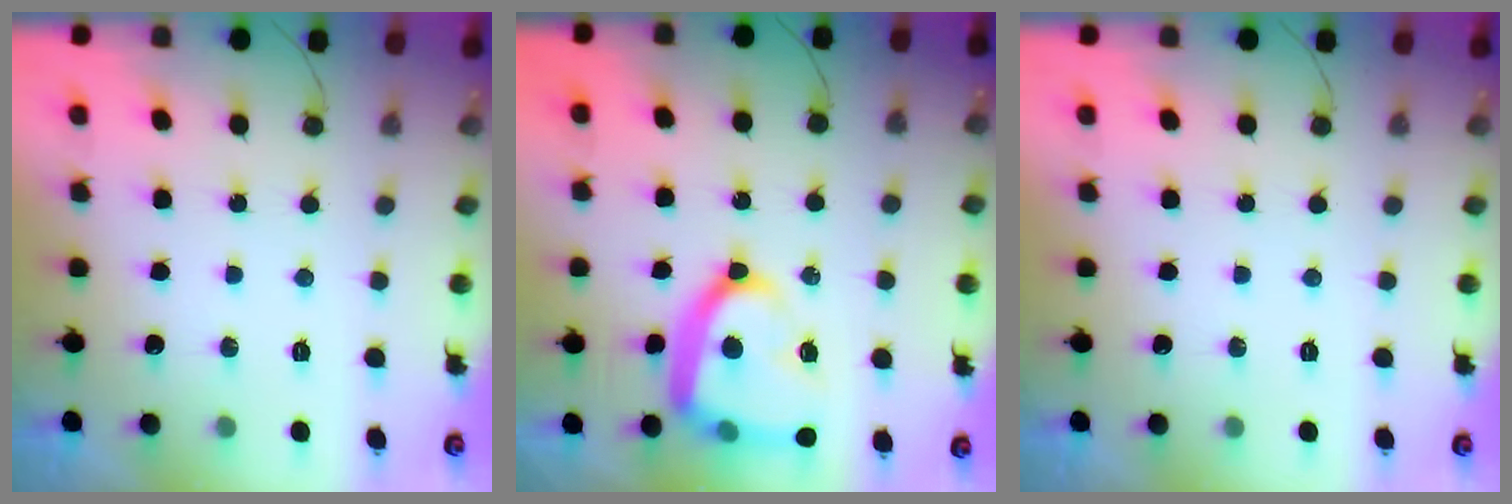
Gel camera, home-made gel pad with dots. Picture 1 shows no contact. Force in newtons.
{"total": 17.3, "press": 17.2, "slide": 1.5}
{"total": 0.0}